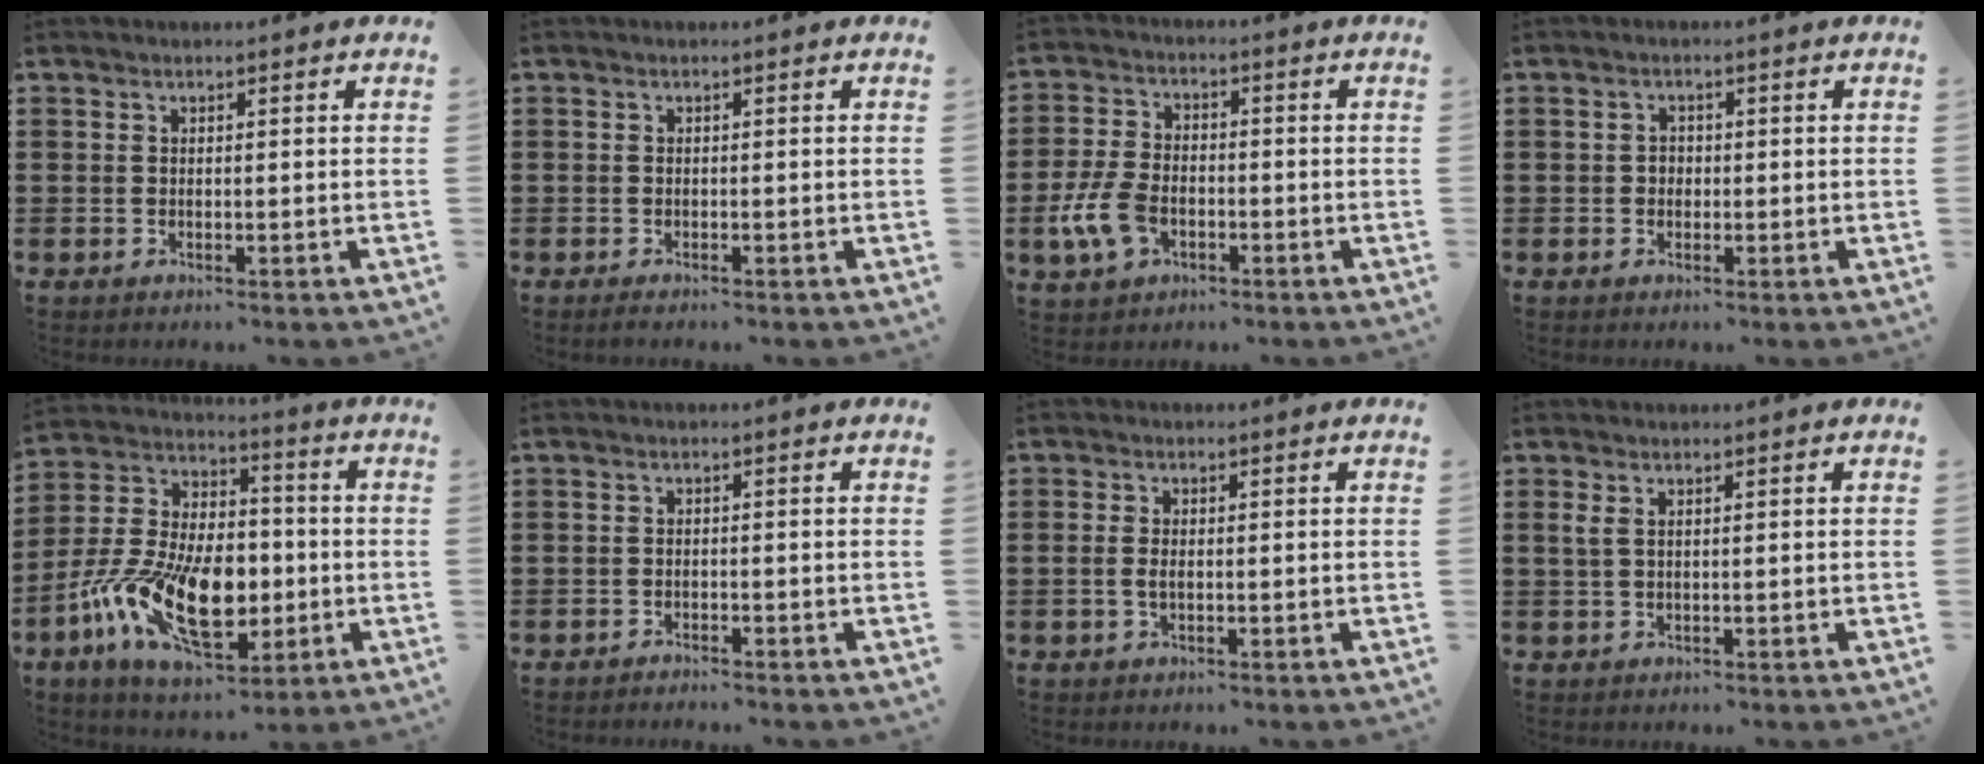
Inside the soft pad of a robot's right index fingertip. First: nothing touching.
{"total": 0.6, "force": [-0.6, 0.0, 0.1], "torque": [-0.002, -0.004, -0.011]}
{"total": 6.9, "force": [-2.6, 4.1, 4.9], "torque": [-0.125, -0.001, -0.054]}
{"total": 1.4, "force": [-0.3, 1.2, 0.5], "torque": [-0.014, 0.003, -0.008]}
{"total": 15.4, "force": [-4.6, 8.5, 12.0], "torque": [-0.275, 0.005, -0.083]}
{"total": 1.2, "force": [-1.2, -0.1, 0.0], "torque": [-0.005, -0.001, -0.024]}
{"total": 1.6, "force": [-0.3, 0.7, 1.4], "torque": [-0.036, -0.003, -0.008]}
{"total": 1.3, "force": [0.4, 0.4, 1.1], "torque": [-0.023, 0.003, 0.006]}